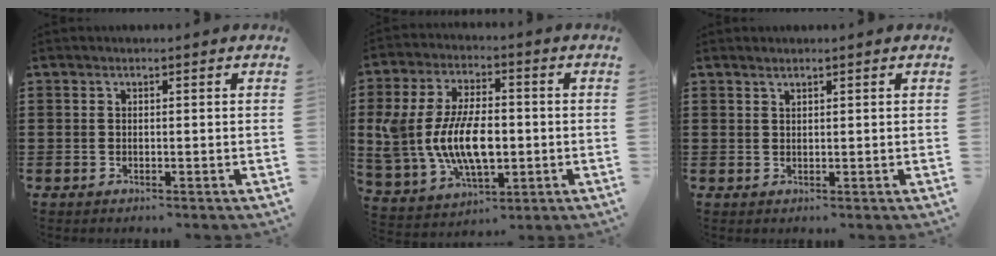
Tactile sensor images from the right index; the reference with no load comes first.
{"total": 12.0, "force": [-0.8, 6.8, 9.8], "torque": [-0.222, 0.000, -0.015]}
{"total": 0.7, "force": [0.6, 0.1, 0.3], "torque": [-0.007, -0.001, 0.011]}